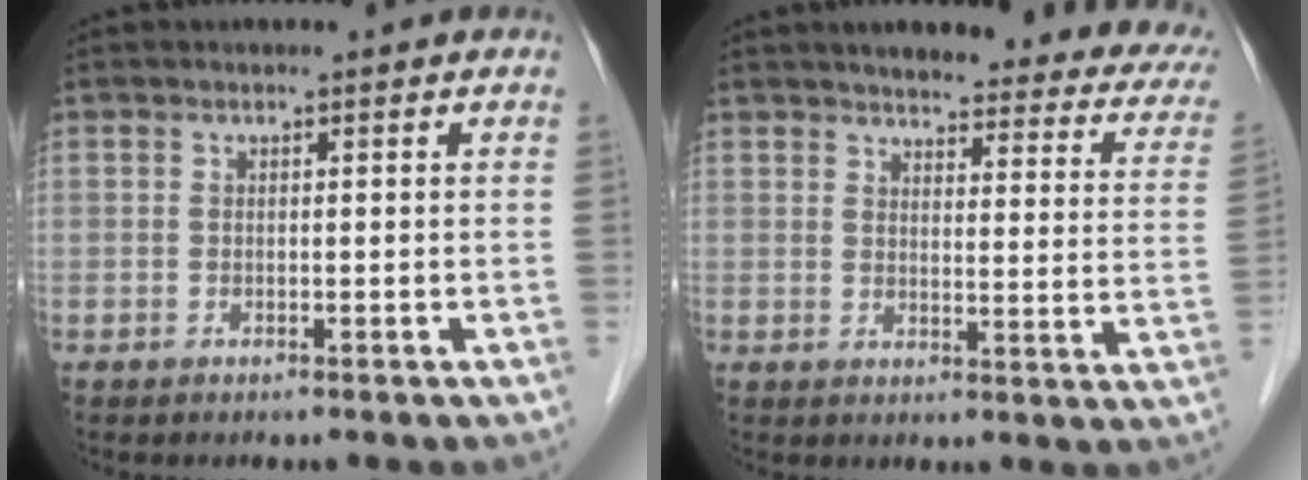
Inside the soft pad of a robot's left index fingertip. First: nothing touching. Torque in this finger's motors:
{"motor_torque": [-0.36, -0.71, 0.43, 0.09]}